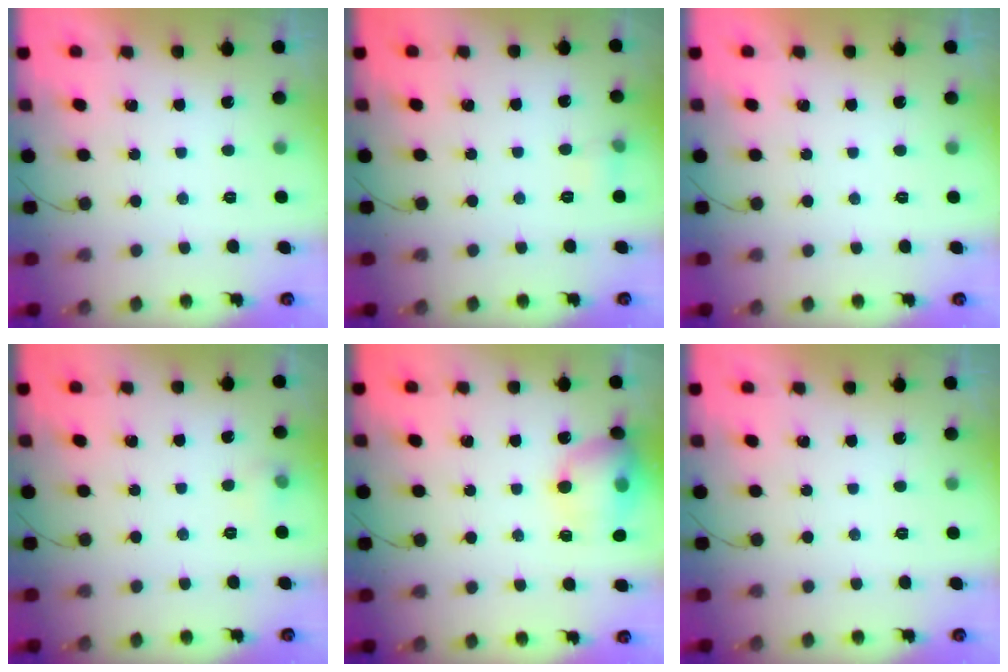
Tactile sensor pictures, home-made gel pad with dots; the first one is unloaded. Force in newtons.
{"total": 4.5, "press": 4.3, "slide": 1.5}
{"total": 0.0}
{"total": 5.0, "press": 4.1, "slide": 2.7}
{"total": 14.3, "press": 14.1, "slide": 2.4}
{"total": 0.0}